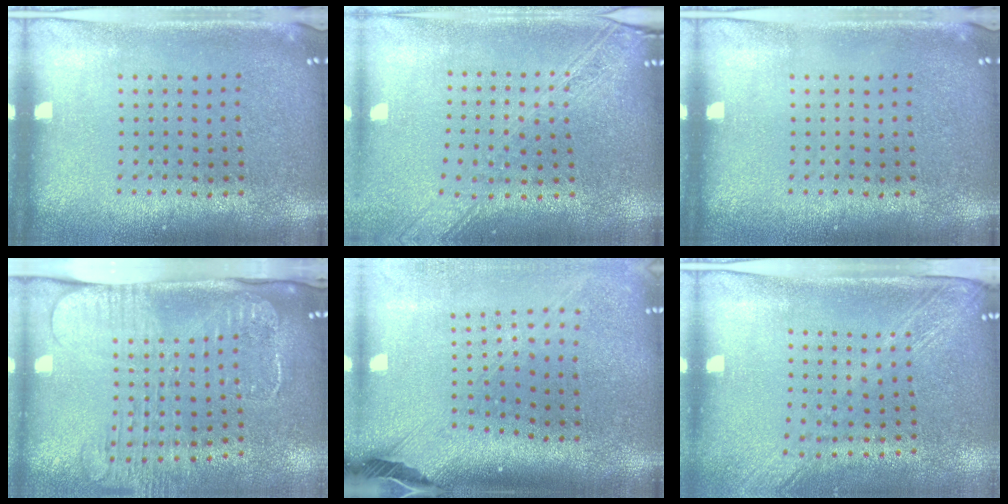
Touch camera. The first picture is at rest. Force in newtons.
{"total": 2.1, "press": 1.8, "slide": 1.1}
{"total": 0.0}
{"total": 2.8, "press": 2.1, "slide": 1.8}
{"total": 2.7, "press": 1.9, "slide": 1.9}
{"total": 2.0, "press": 1.6, "slide": 1.2}